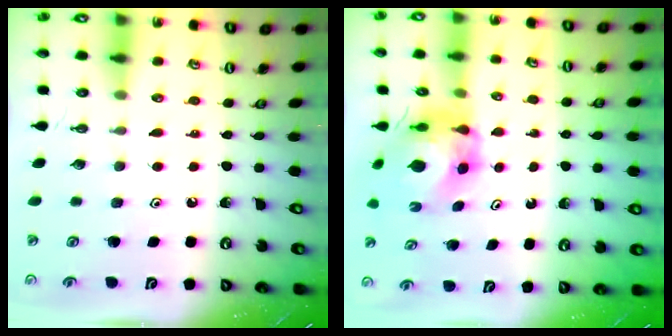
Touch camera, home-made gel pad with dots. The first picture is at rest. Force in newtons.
{"total": 7.0, "press": 7.0, "slide": 0.6}